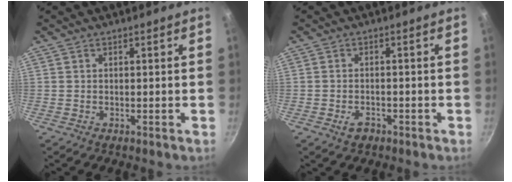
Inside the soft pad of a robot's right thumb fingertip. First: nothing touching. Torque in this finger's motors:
{"motor_torque": [-0.15, 0.16, -0.13, -0.04, 0.01]}